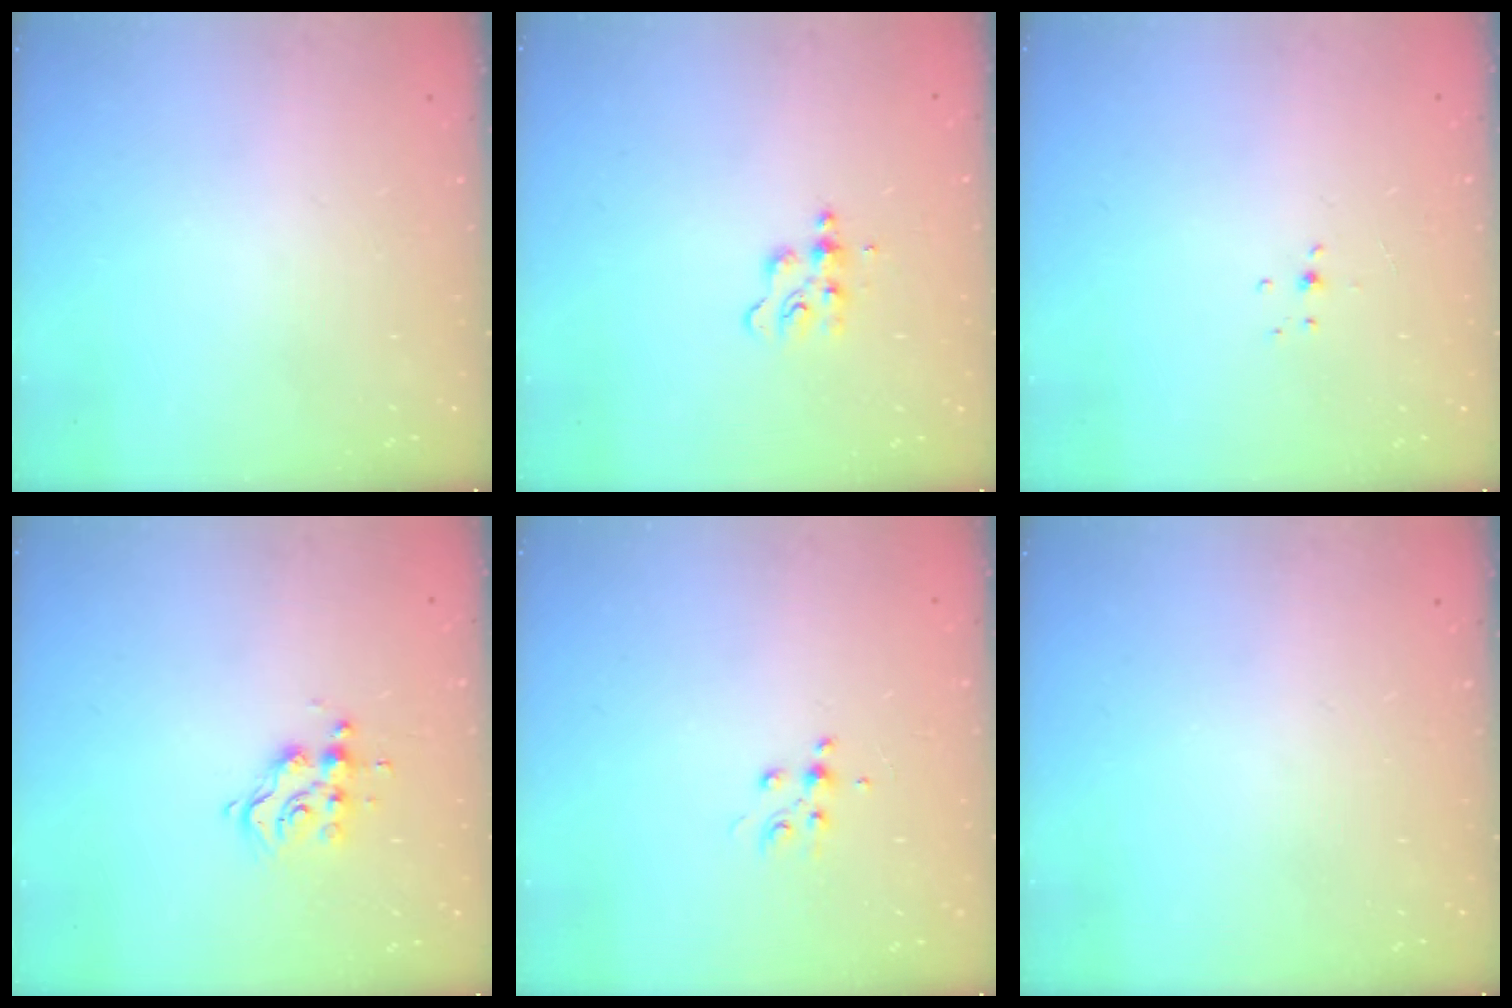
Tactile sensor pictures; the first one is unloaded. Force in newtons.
{"total": 5.1, "press": 5.0, "slide": 0.6}
{"total": 3.9, "press": 3.9, "slide": 0.4}
{"total": 8.4, "press": 8.4, "slide": 0.7}
{"total": 5.0, "press": 4.9, "slide": 1.2}
{"total": 0.0}